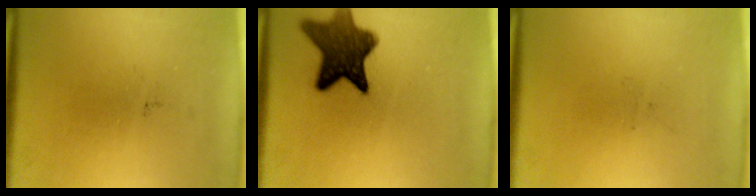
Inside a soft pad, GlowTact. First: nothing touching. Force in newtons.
{"total": 10.5}
{"total": 0.0}